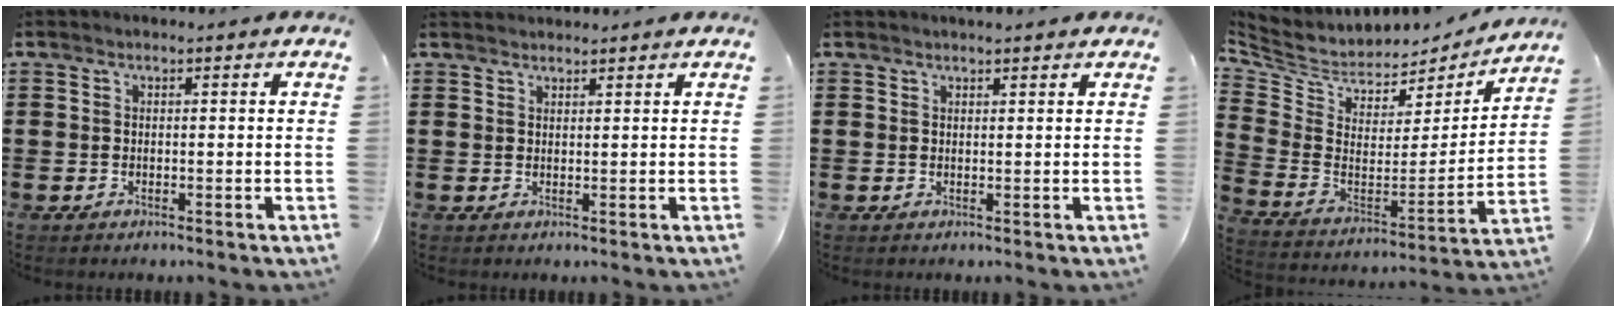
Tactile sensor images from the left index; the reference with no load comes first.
{"total": 1.4, "force": [1.4, 0.1, 0.1], "torque": [-0.004, 0.000, 0.028]}
{"total": 1.3, "force": [1.3, 0.1, 0.4], "torque": [-0.009, 0.002, 0.024]}
{"total": 4.2, "force": [3.2, 2.7, 0.5], "torque": [-0.038, -0.037, 0.056]}